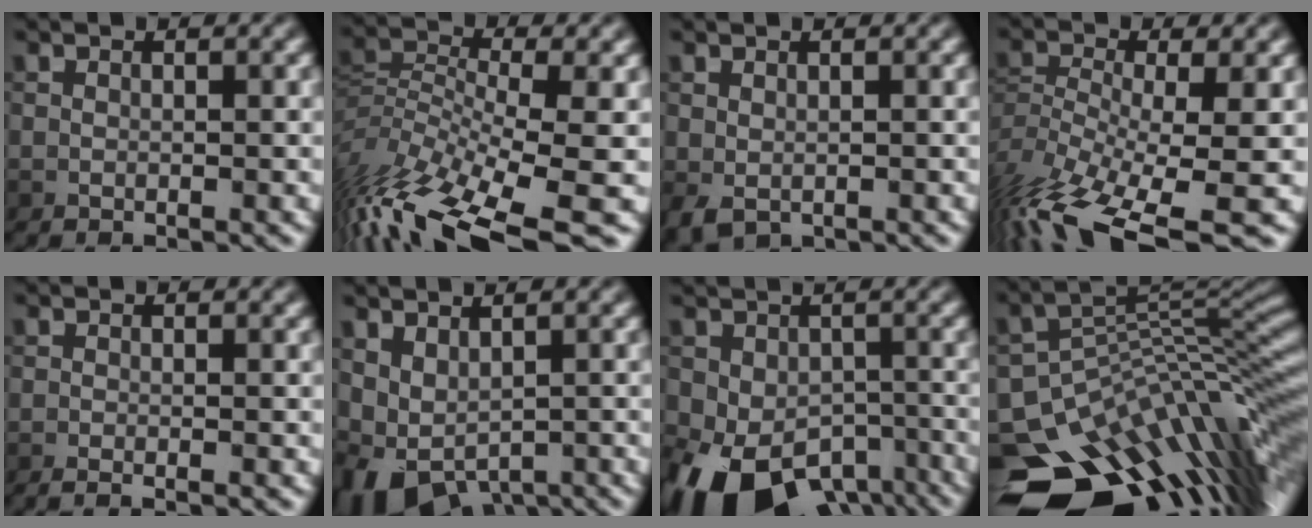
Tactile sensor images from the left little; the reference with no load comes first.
{"total": 12.4, "force": [-6.6, 4.0, 9.7], "torque": [-0.203, 0.008, -0.113]}
{"total": 1.6, "force": [-0.5, 1.2, 1.0], "torque": [-0.030, -0.011, -0.004]}
{"total": 11.7, "force": [-8.2, 3.3, 7.8], "torque": [-0.169, -0.014, -0.137]}
{"total": 1.6, "force": [-1.1, 0.4, 1.1], "torque": [-0.004, -0.005, -0.022]}
{"total": 5.2, "force": [-0.5, 3.4, 3.9], "torque": [-0.072, -0.016, 0.004]}
{"total": 13.7, "force": [-7.4, 8.4, 7.9], "torque": [-0.130, -0.034, -0.097]}
{"total": 14.6, "force": [-8.7, 6.8, 9.6], "torque": [-0.153, 0.002, -0.130]}